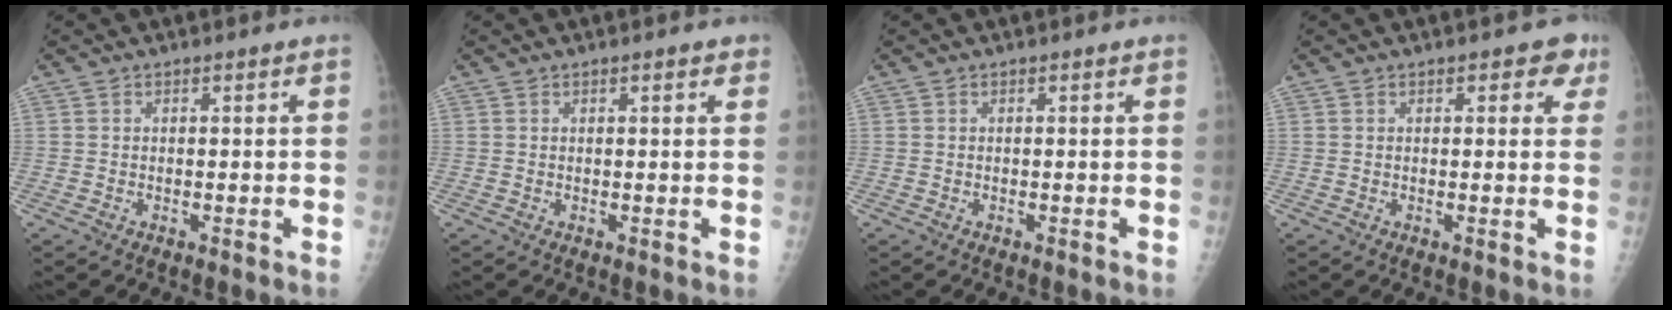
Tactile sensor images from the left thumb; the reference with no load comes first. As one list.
[{"total": 1.6, "force": [1.0, 0.5, 1.2], "torque": [-0.013, -0.001, 0.011]}, {"total": 0.0}, {"total": 3.7, "force": [2.0, 2.1, 2.4], "torque": [0.006, -0.002, 0.014]}]